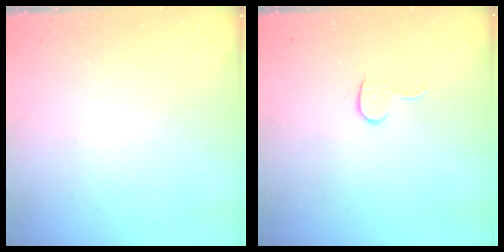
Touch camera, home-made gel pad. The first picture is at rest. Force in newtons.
{"total": 5.4, "press": 5.4, "slide": 0.5}